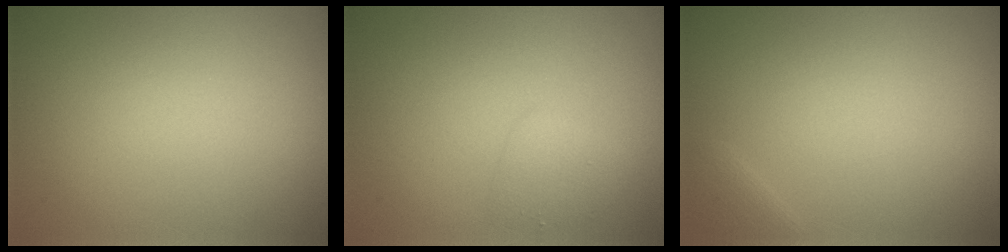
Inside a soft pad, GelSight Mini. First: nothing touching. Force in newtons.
{"total": 1.4, "press": 1.4, "slide": 0.1}
{"total": 0.7, "press": 0.7, "slide": 0.1}